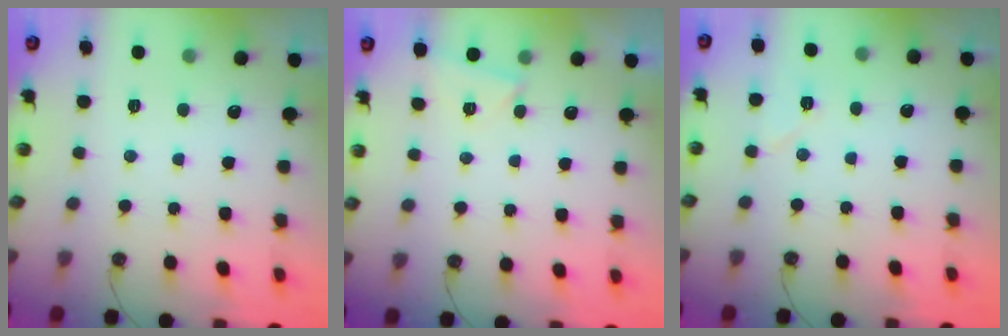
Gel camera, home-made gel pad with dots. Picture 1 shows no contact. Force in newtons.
{"total": 2.6, "press": 2.5, "slide": 0.3}
{"total": 6.3, "press": 5.7, "slide": 2.7}